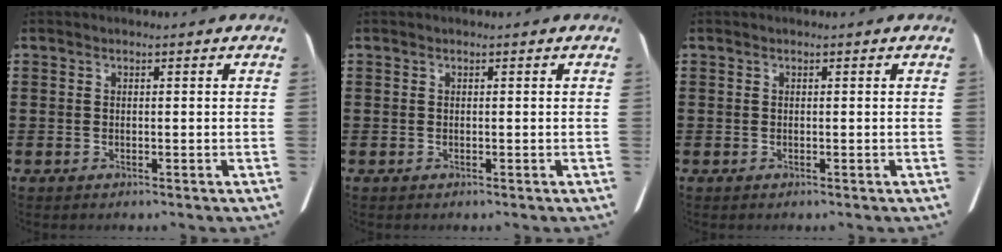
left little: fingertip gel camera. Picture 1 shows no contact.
{"total": 0.0}
{"total": 0.0}